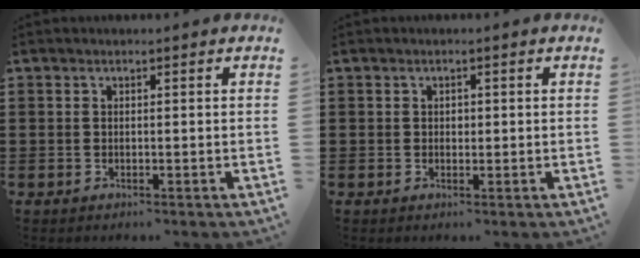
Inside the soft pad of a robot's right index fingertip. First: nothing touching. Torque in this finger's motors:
{"motor_torque": [0.39, 0.13, 0.00, 0.03]}